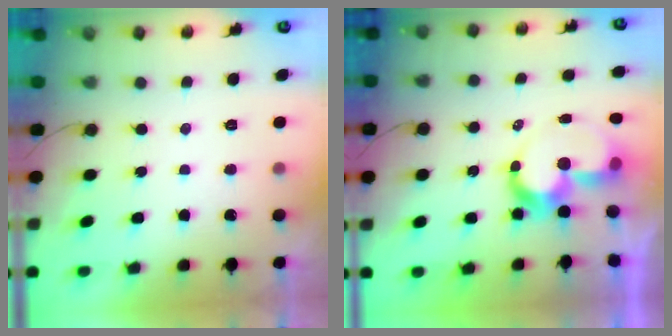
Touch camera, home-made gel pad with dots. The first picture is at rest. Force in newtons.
{"total": 11.2, "press": 11.1, "slide": 0.9}